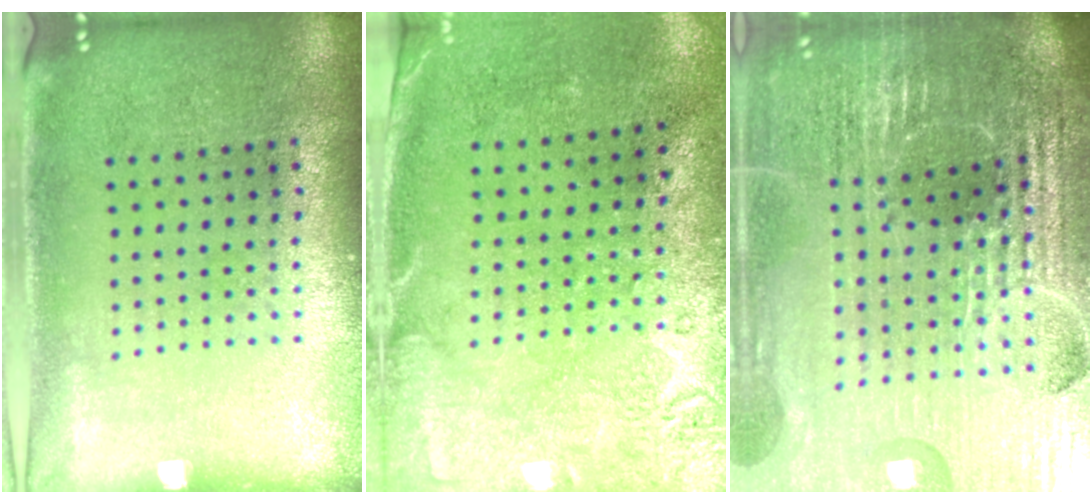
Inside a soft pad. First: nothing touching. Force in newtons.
{"total": 2.8, "press": 2.2, "slide": 1.7}
{"total": 6.5, "press": 5.7, "slide": 3.0}